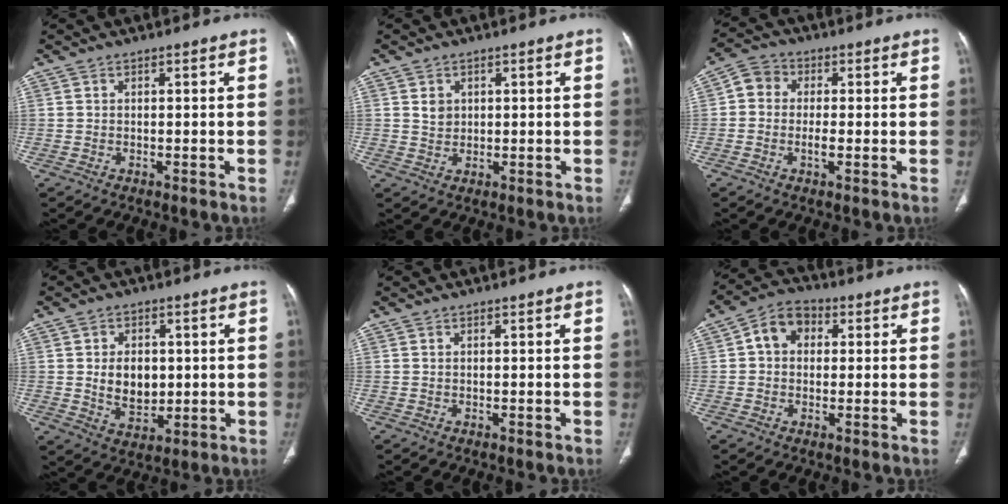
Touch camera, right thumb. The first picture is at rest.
{"total": 2.3, "force": [0.9, 1.9, 1.0], "torque": [-0.006, -0.008, 0.019]}
{"total": 6.0, "force": [-0.2, 4.5, 4.0], "torque": [-0.060, 0.012, -0.019]}
{"total": 8.2, "force": [0.5, 5.9, 5.7], "torque": [-0.064, -0.010, 0.019]}
{"total": 0.0}
{"total": 7.1, "force": [1.3, 5.6, 4.2], "torque": [-0.051, 0.017, 0.011]}